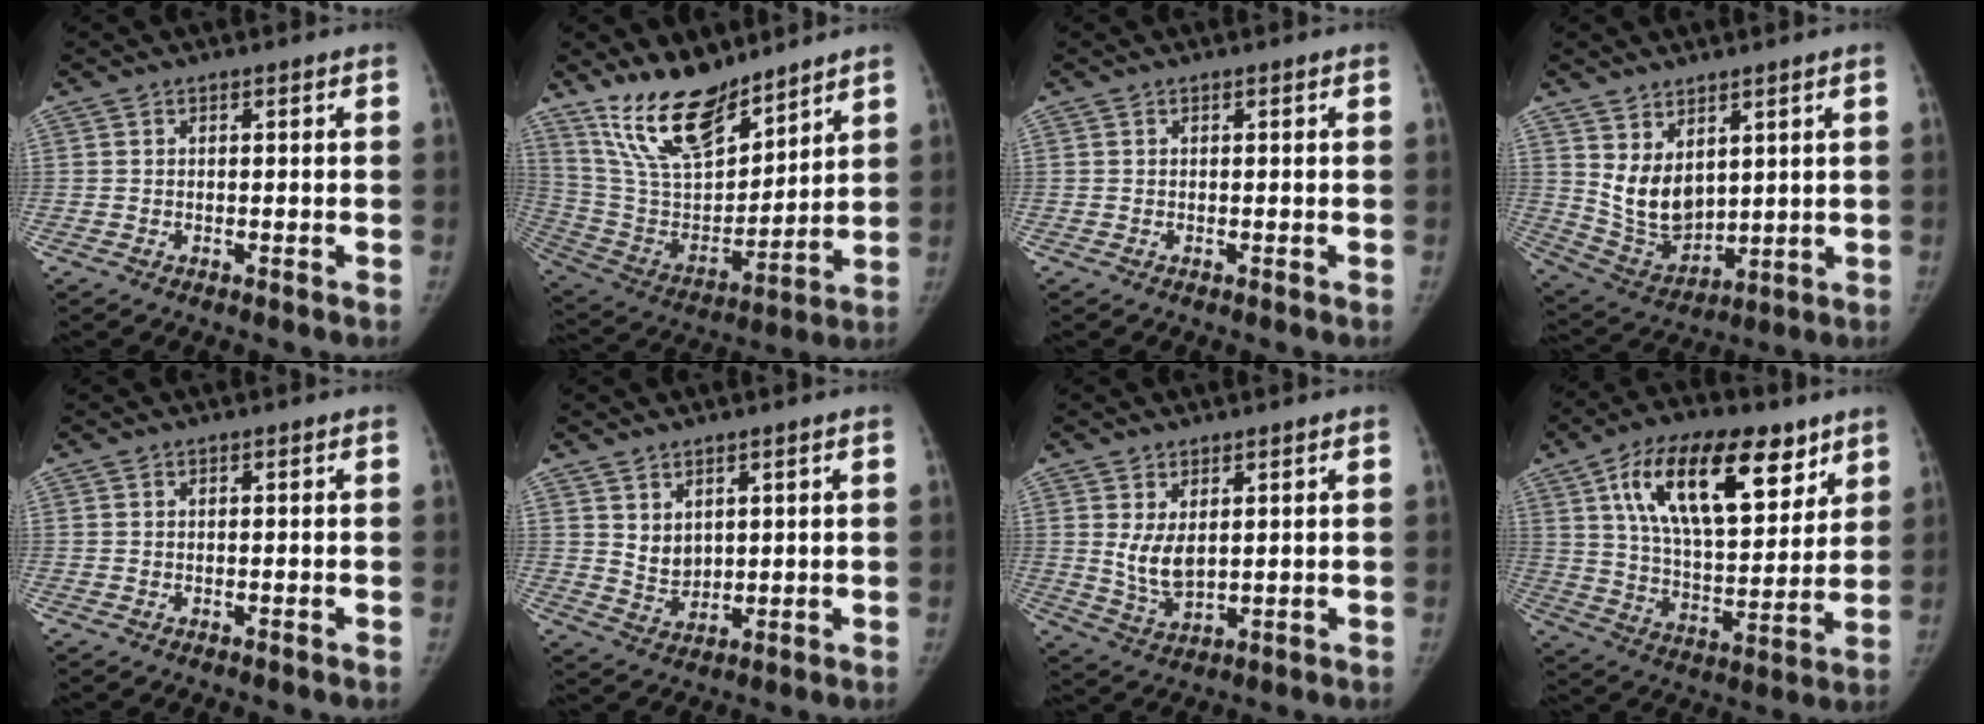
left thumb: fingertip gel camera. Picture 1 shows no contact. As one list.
[{"total": 18.3, "force": [14.2, 6.9, 9.2], "torque": [-0.125, -0.082, 0.274]}, {"total": 0.0}, {"total": 9.8, "force": [3.8, 6.1, 6.7], "torque": [-0.094, -0.035, 0.098]}, {"total": 0.0}, {"total": 4.6, "force": [2.5, 3.1, 2.2], "torque": [-0.022, -0.026, 0.059]}, {"total": 6.0, "force": [1.7, 3.4, 4.6], "torque": [-0.078, -0.019, 0.045]}, {"total": 23.3, "force": [11.4, 11.0, 17.1], "torque": [-0.246, -0.033, 0.197]}]